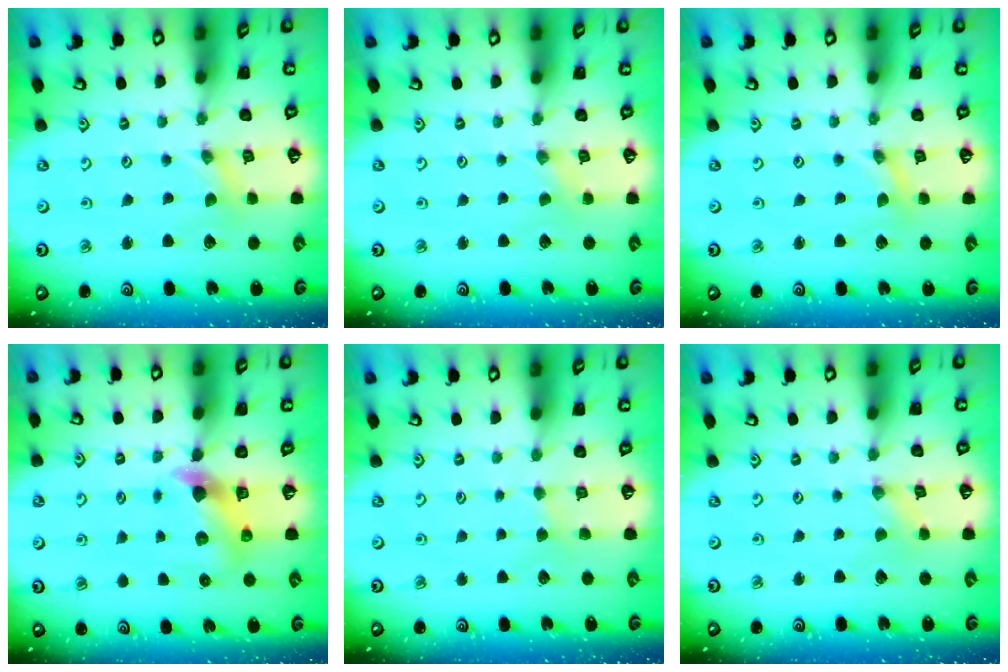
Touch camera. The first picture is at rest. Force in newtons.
{"total": 0.0}
{"total": 0.0}
{"total": 5.8, "press": 5.8, "slide": 0.8}
{"total": 2.0, "press": 2.0, "slide": 0.4}
{"total": 0.8, "press": 0.8, "slide": 0.1}